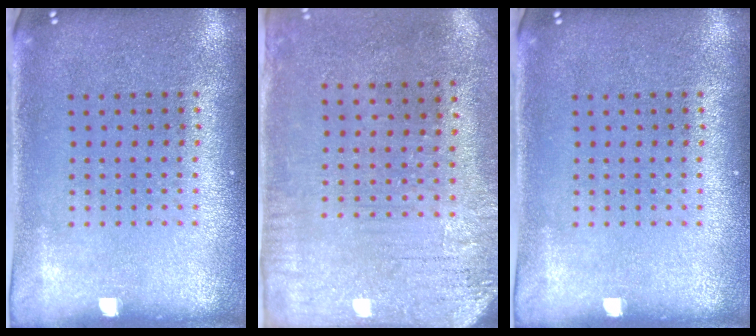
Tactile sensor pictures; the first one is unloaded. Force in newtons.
{"total": 3.2, "press": 2.5, "slide": 2.0}
{"total": 0.0}